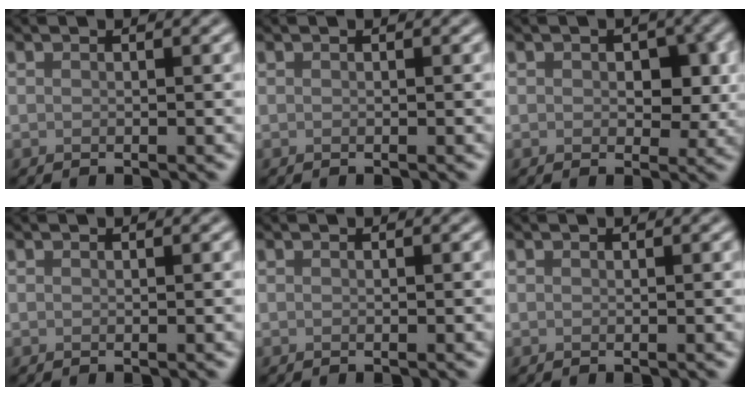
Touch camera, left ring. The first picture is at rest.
{"total": 0.0}
{"total": 3.8, "force": [0.3, 2.5, 2.9], "torque": [-0.039, -0.006, 0.002]}
{"total": 0.0}
{"total": 0.0}
{"total": 0.0}